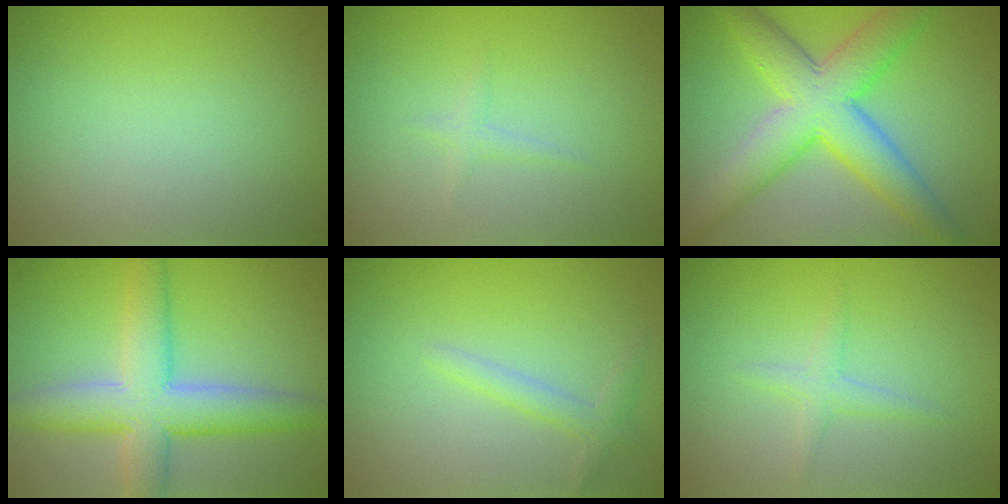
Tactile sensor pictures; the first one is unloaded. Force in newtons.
{"total": 0.9, "press": 0.8, "slide": 0.0}
{"total": 8.2, "press": 8.2, "slide": 0.2}
{"total": 7.1, "press": 7.1, "slide": 0.2}
{"total": 1.6, "press": 1.6, "slide": 0.1}
{"total": 1.5, "press": 1.5, "slide": 0.1}